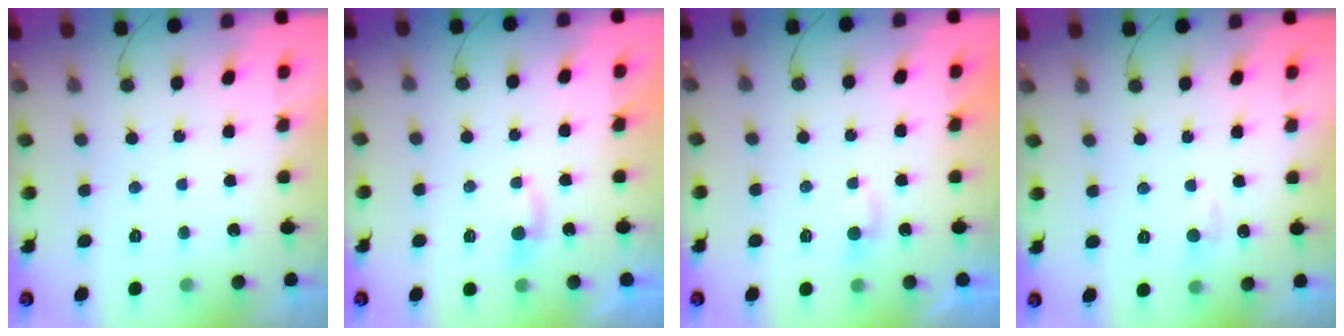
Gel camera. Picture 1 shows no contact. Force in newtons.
{"total": 2.7, "press": 2.6, "slide": 0.5}
{"total": 2.8, "press": 2.8, "slide": 0.2}
{"total": 5.4, "press": 5.4, "slide": 0.7}